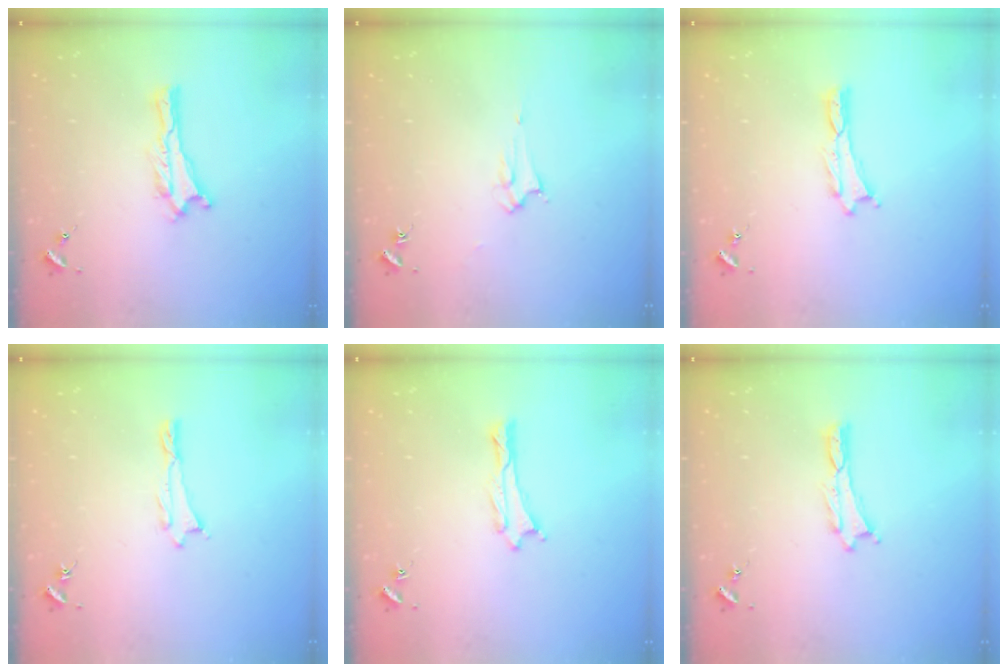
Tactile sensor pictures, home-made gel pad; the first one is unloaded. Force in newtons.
{"total": 2.1, "press": 2.1, "slide": 0.2}
{"total": 0.0}
{"total": 0.0}
{"total": 0.0}
{"total": 0.0}